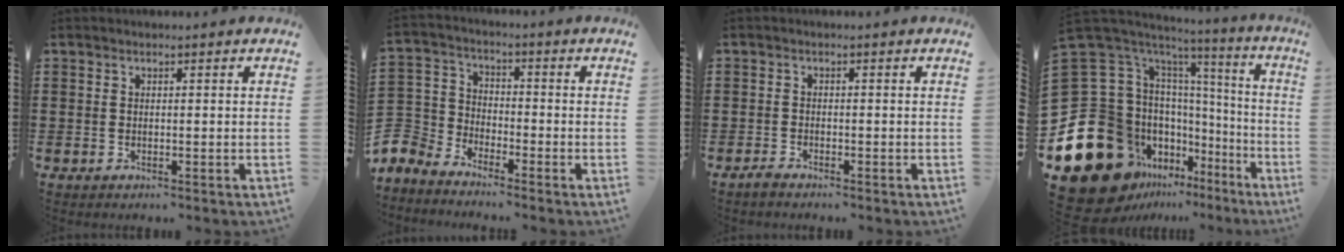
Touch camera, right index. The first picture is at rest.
{"total": 6.4, "force": [-5.7, 2.9, 0.8], "torque": [-0.057, 0.002, -0.127]}
{"total": 1.3, "force": [-1.2, 0.3, 0.1], "torque": [-0.006, 0.002, -0.026]}
{"total": 25.5, "force": [-8.8, 19.3, 14.2], "torque": [-0.330, -0.017, -0.094]}